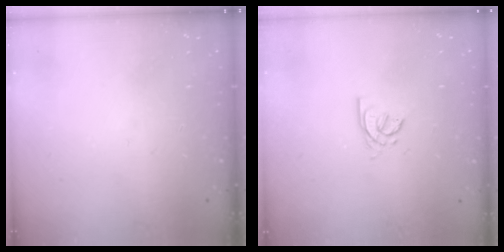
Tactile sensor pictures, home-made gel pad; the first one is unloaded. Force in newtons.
{"total": 3.9, "press": 3.9, "slide": 0.7}